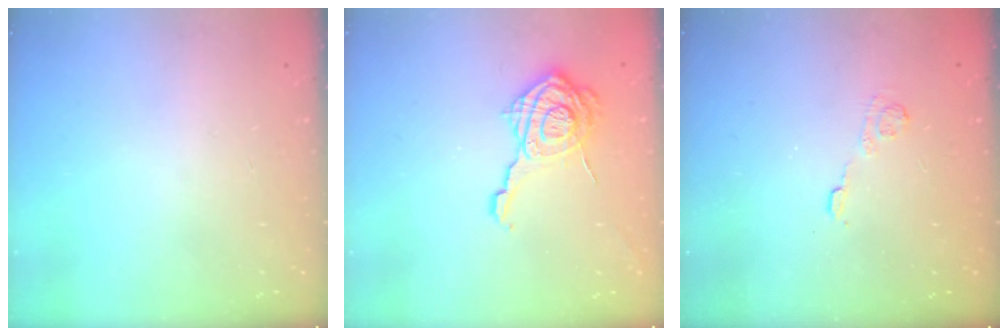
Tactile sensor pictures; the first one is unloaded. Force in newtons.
{"total": 16.1, "press": 16.1, "slide": 0.5}
{"total": 3.5, "press": 3.2, "slide": 1.4}